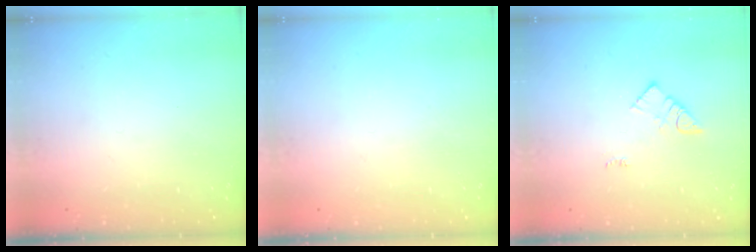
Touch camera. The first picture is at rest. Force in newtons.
{"total": 2.8, "press": 2.8, "slide": 0.4}
{"total": 3.9, "press": 3.8, "slide": 0.4}